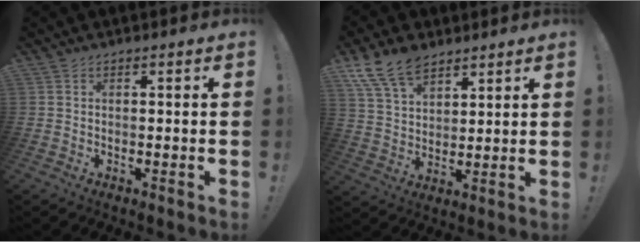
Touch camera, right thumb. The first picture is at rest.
{"total": 12.6, "force": [9.0, 6.9, 5.3], "torque": [-0.104, -0.047, 0.175]}